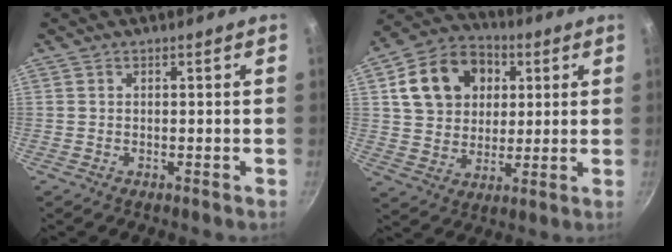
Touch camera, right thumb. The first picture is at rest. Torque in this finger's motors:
{"motor_torque": [0.42, 3.16, 0.95, 0.00, 0.10]}